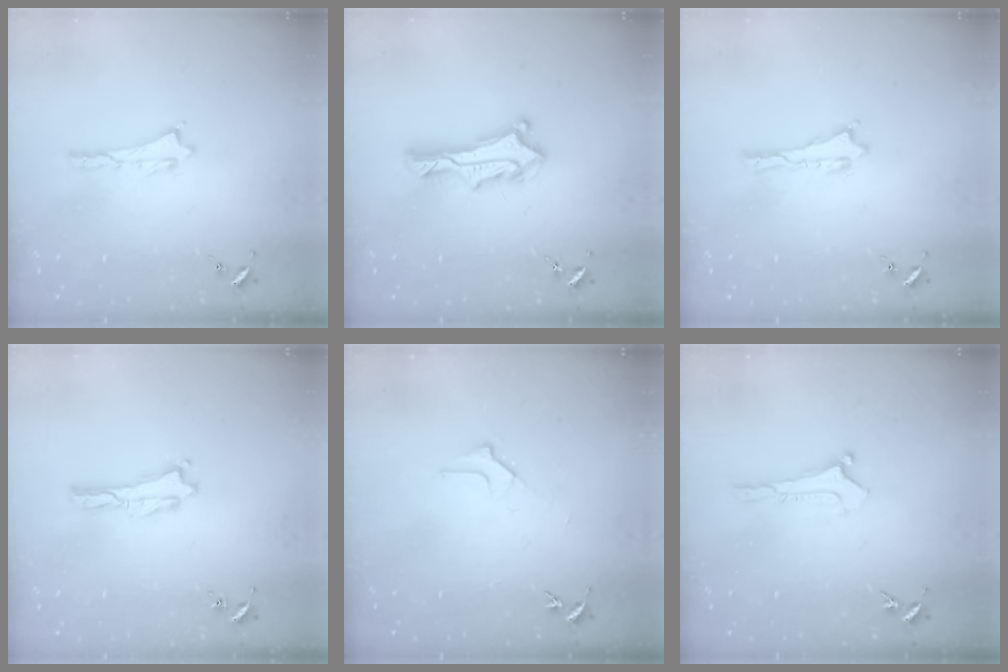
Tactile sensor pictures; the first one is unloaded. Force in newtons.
{"total": 4.7, "press": 4.6, "slide": 0.3}
{"total": 0.0}
{"total": 0.0}
{"total": 1.6, "press": 1.6, "slide": 0.1}
{"total": 0.0}